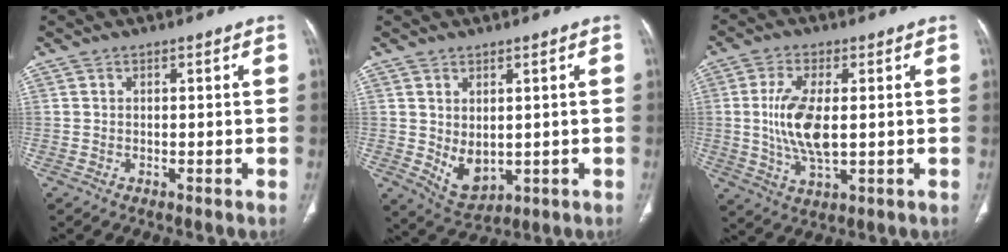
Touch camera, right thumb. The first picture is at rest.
{"total": 6.1, "force": [0.1, 4.0, 4.6], "torque": [-0.065, -0.011, 0.029]}
{"total": 10.3, "force": [0.4, 4.4, 9.3], "torque": [-0.196, -0.012, 0.011]}